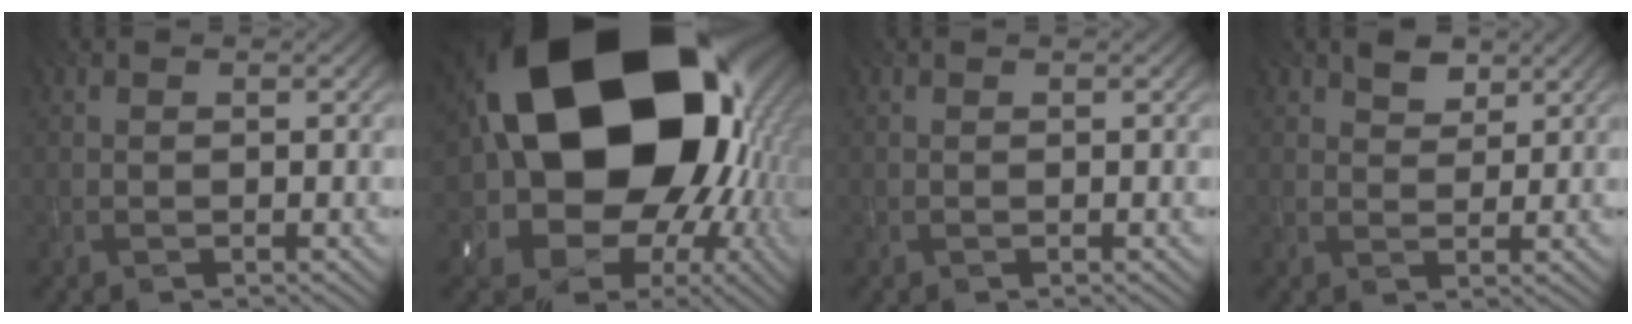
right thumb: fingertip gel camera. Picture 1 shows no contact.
{"total": 23.7, "force": [3.1, 18.6, 14.5], "torque": [-0.300, -0.058, 0.070]}
{"total": 0.0}
{"total": 2.5, "force": [1.8, 1.4, 1.2], "torque": [-0.021, -0.002, 0.033]}